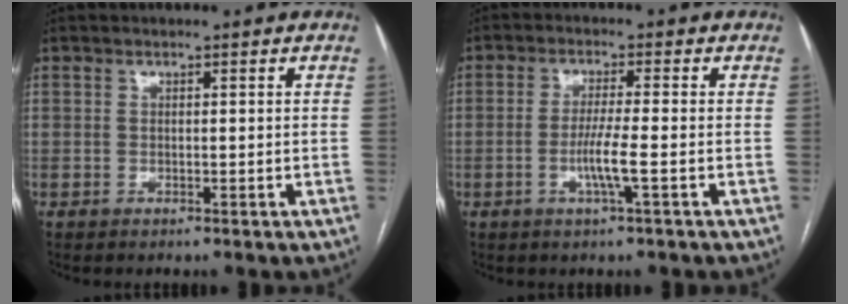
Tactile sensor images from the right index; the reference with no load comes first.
{"total": 4.8, "force": [-1.5, -0.4, 4.6], "torque": [-0.084, -0.007, -0.029]}